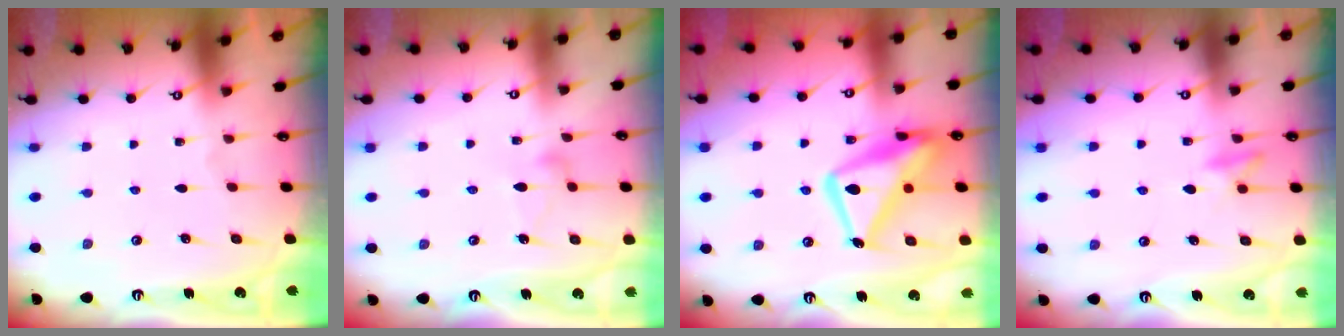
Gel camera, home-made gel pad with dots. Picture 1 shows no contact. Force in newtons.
{"total": 9.1, "press": 9.1, "slide": 0.4}
{"total": 18.3, "press": 18.2, "slide": 1.6}
{"total": 9.4, "press": 9.3, "slide": 1.6}